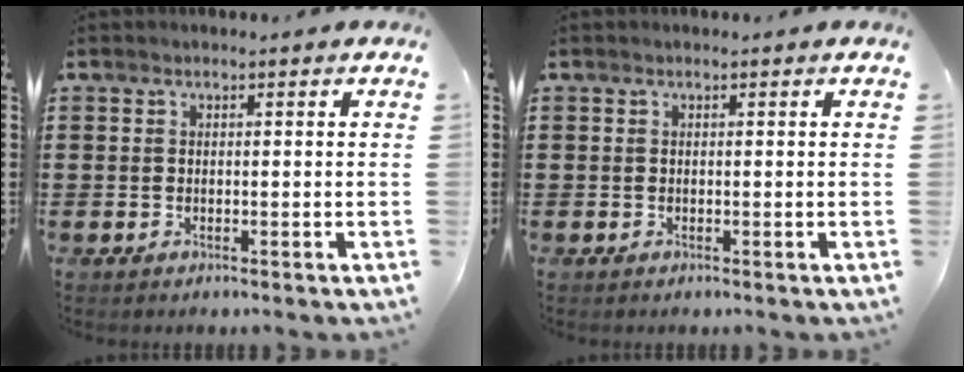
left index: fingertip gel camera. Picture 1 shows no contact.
{"total": 0.0}